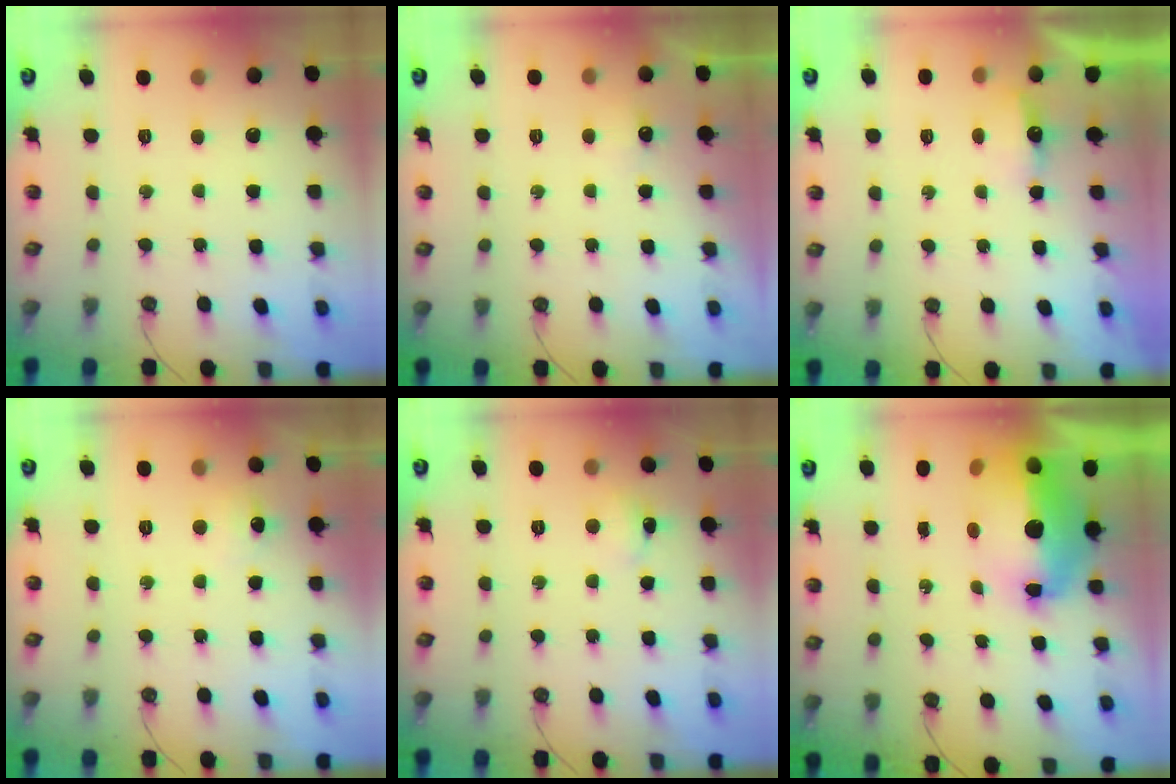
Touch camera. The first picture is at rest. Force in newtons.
{"total": 3.8, "press": 3.7, "slide": 0.6}
{"total": 3.9, "press": 3.8, "slide": 0.7}
{"total": 5.6, "press": 5.6, "slide": 0.6}
{"total": 2.7, "press": 2.6, "slide": 0.5}
{"total": 16.0, "press": 15.9, "slide": 1.8}